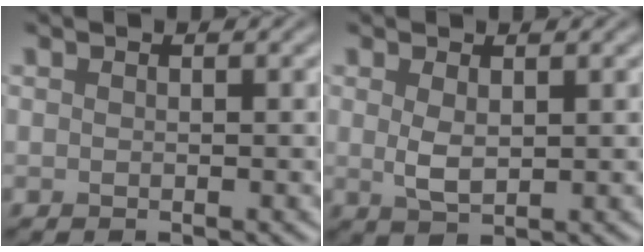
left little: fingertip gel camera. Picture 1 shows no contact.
{"total": 2.1, "force": [0.6, 1.0, 1.8], "torque": [-0.040, -0.002, 0.014]}